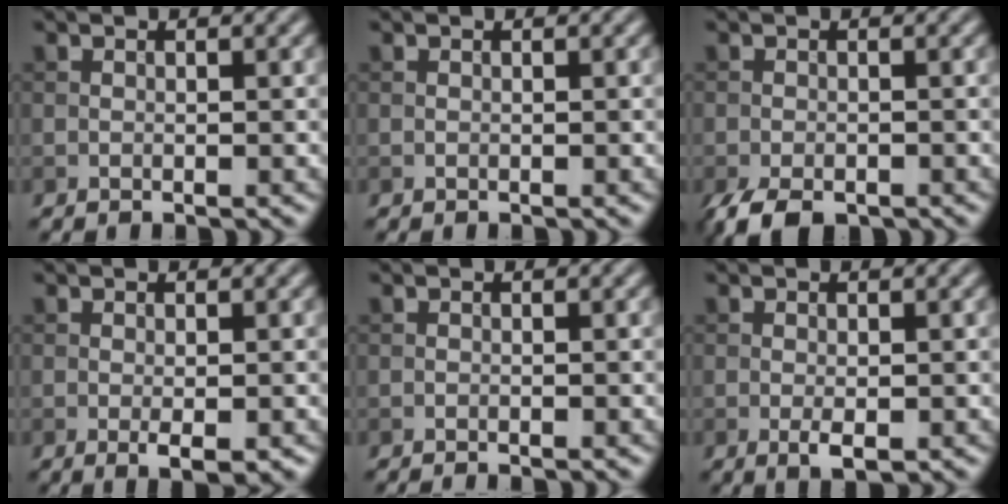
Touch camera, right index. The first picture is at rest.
{"total": 0.0}
{"total": 3.8, "force": [-2.7, 1.5, 2.1], "torque": [-0.035, -0.008, -0.048]}
{"total": 1.9, "force": [-0.6, 0.5, 1.7], "torque": [-0.030, -0.006, -0.008]}
{"total": 0.7, "force": [-0.5, 0.2, 0.5], "torque": [-0.005, 0.000, -0.011]}
{"total": 1.7, "force": [-0.5, 0.6, 1.5], "torque": [-0.028, -0.005, -0.007]}